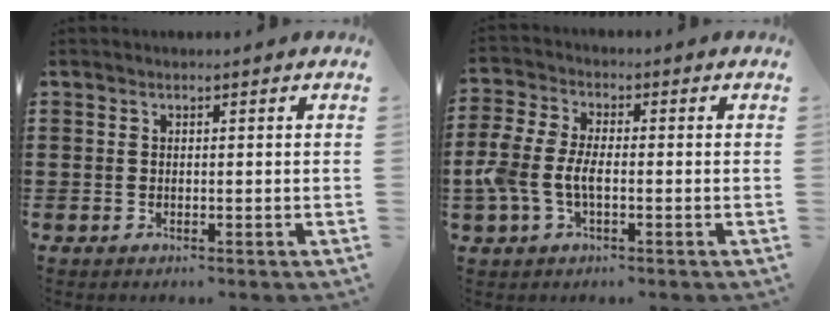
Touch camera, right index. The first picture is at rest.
{"total": 5.7, "force": [-1.6, 3.0, 4.5], "torque": [-0.119, -0.004, -0.039]}